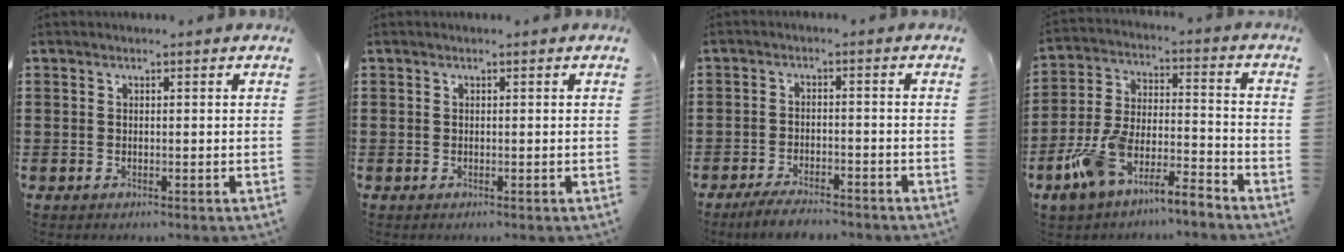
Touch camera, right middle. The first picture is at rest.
{"total": 0.0}
{"total": 3.9, "force": [-3.7, 0.4, 1.2], "torque": [-0.027, 0.000, -0.075]}
{"total": 8.7, "force": [-7.4, 1.5, 4.2], "torque": [-0.096, 0.004, -0.150]}